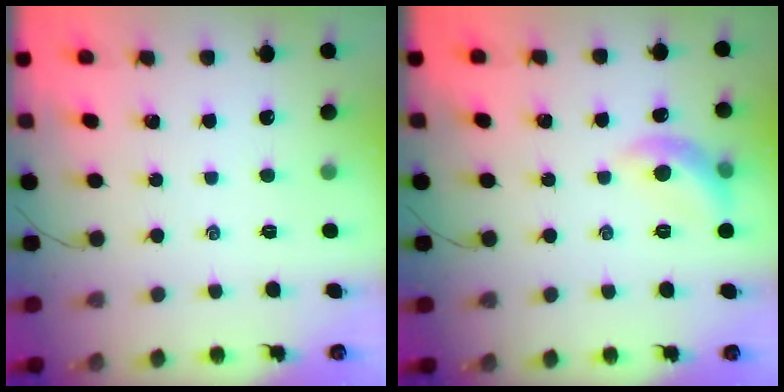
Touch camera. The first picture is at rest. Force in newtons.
{"total": 9.6, "press": 9.6, "slide": 0.2}